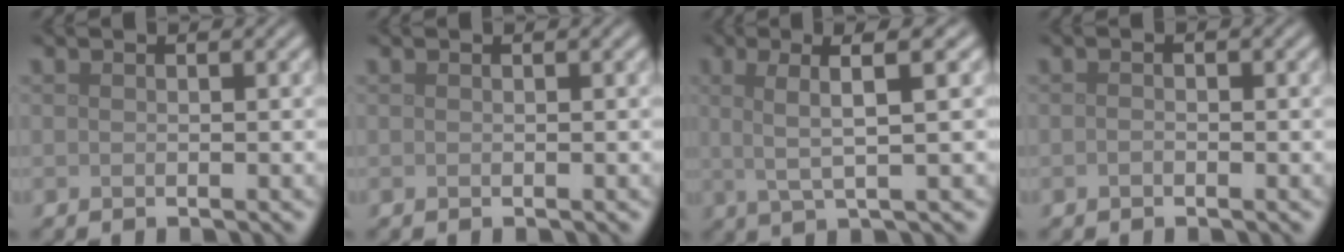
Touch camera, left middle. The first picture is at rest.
{"total": 0.0}
{"total": 4.8, "force": [1.5, 0.9, 4.5], "torque": [-0.081, 0.013, 0.023]}
{"total": 0.6, "force": [-0.2, 0.4, 0.5], "torque": [-0.012, -0.001, -0.006]}